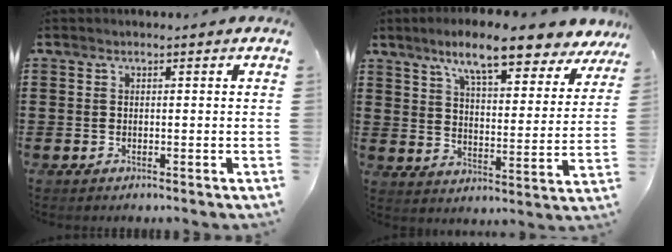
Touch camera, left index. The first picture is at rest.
{"total": 10.8, "force": [8.7, 1.1, 6.3], "torque": [-0.133, -0.035, 0.146]}